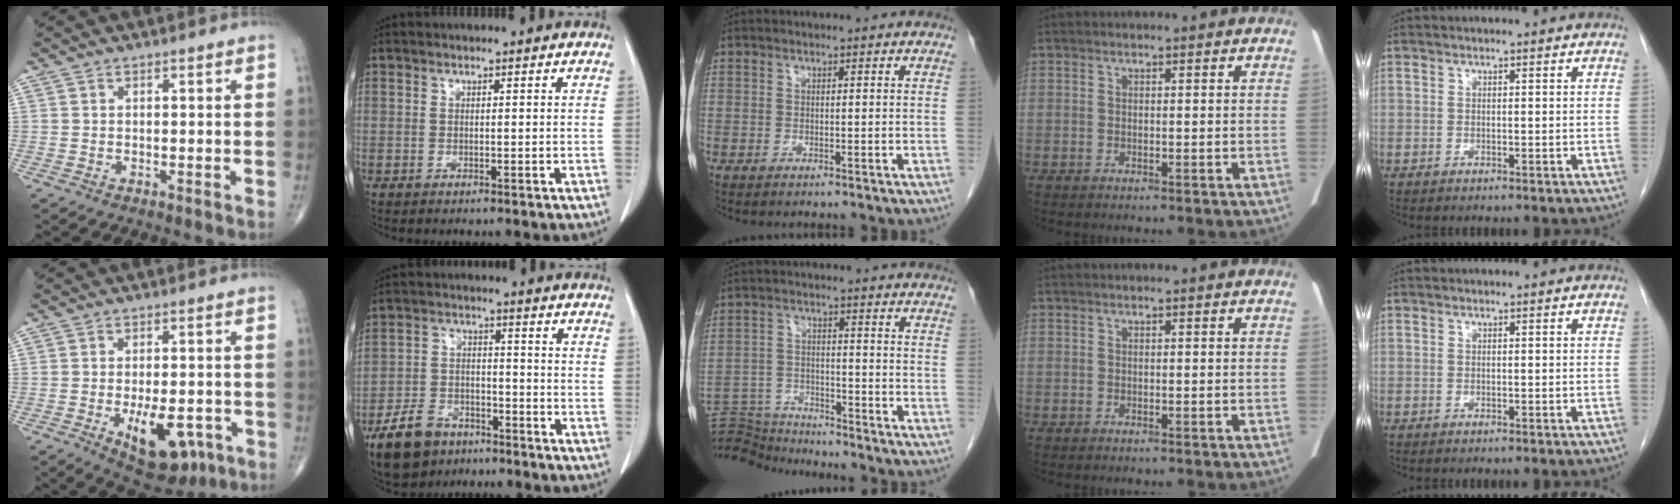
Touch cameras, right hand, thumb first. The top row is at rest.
{"thumb": {"total": 11.1, "force": [-4.3, 5.7, 8.5], "torque": [-0.100, 0.006, -0.048]}, "index": {"total": 7.7, "force": [-5.3, 5.0, 2.5], "torque": [-0.060, 0.003, -0.087]}, "middle": {"total": 8.7, "force": [-8.7, 0.7, 0.3], "torque": [-0.006, 0.005, -0.151]}}